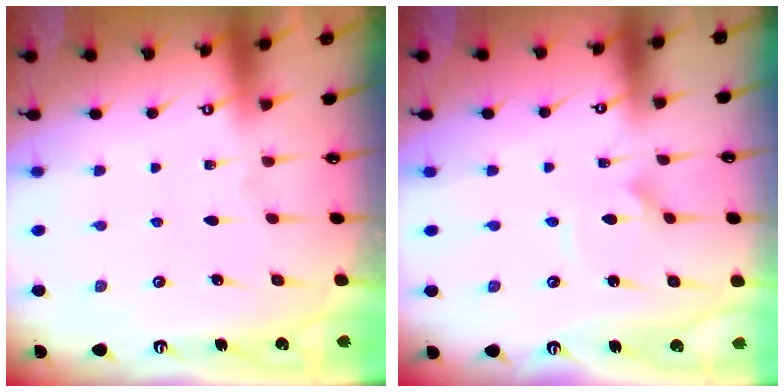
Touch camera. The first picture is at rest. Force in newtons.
{"total": 2.9, "press": 2.9, "slide": 0.2}